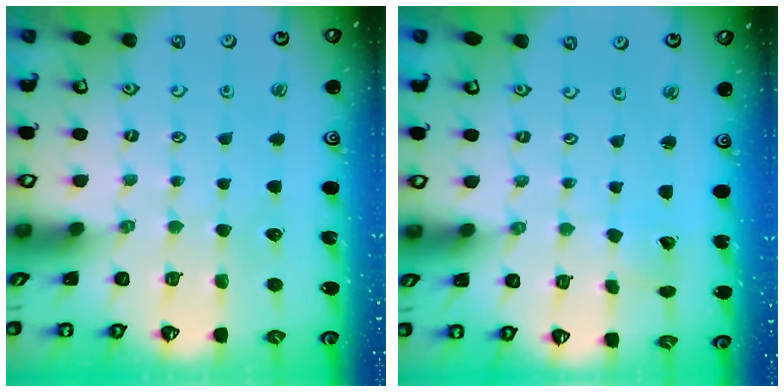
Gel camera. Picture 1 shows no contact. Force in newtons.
{"total": 2.4, "press": 2.4, "slide": 0.2}